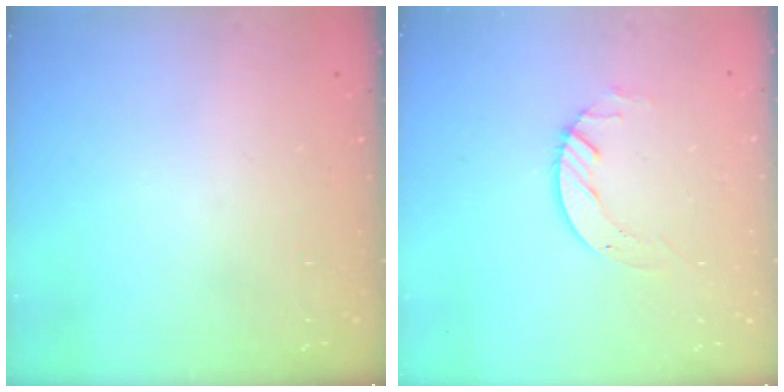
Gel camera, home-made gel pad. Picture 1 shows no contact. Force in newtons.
{"total": 4.2, "press": 4.1, "slide": 0.5}